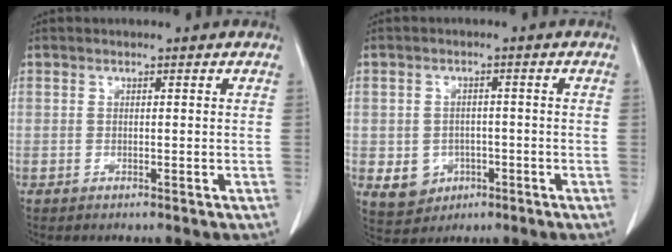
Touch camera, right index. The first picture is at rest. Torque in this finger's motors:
{"motor_torque": [-0.07, -0.04, -0.80, -0.21]}